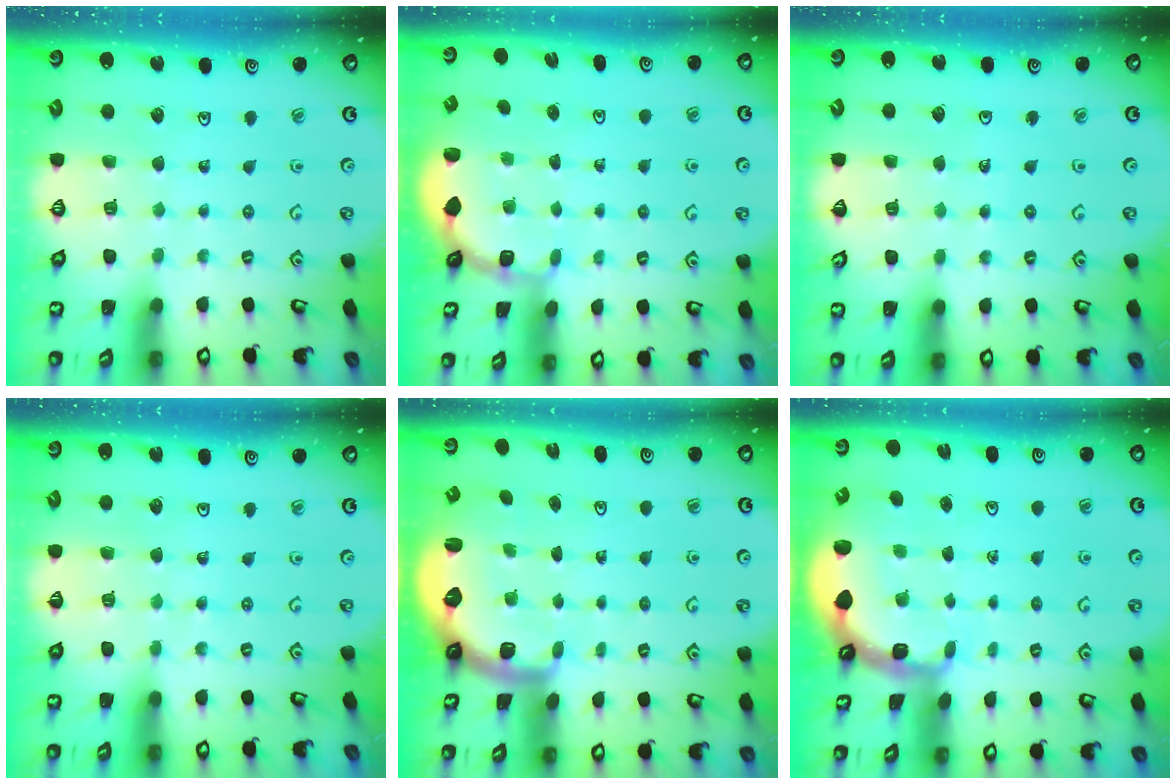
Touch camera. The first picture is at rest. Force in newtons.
{"total": 1.9, "press": 1.8, "slide": 0.7}
{"total": 2.6, "press": 2.6, "slide": 0.3}
{"total": 2.9, "press": 2.9, "slide": 0.4}
{"total": 2.1, "press": 1.9, "slide": 0.9}
{"total": 2.3, "press": 2.2, "slide": 0.7}